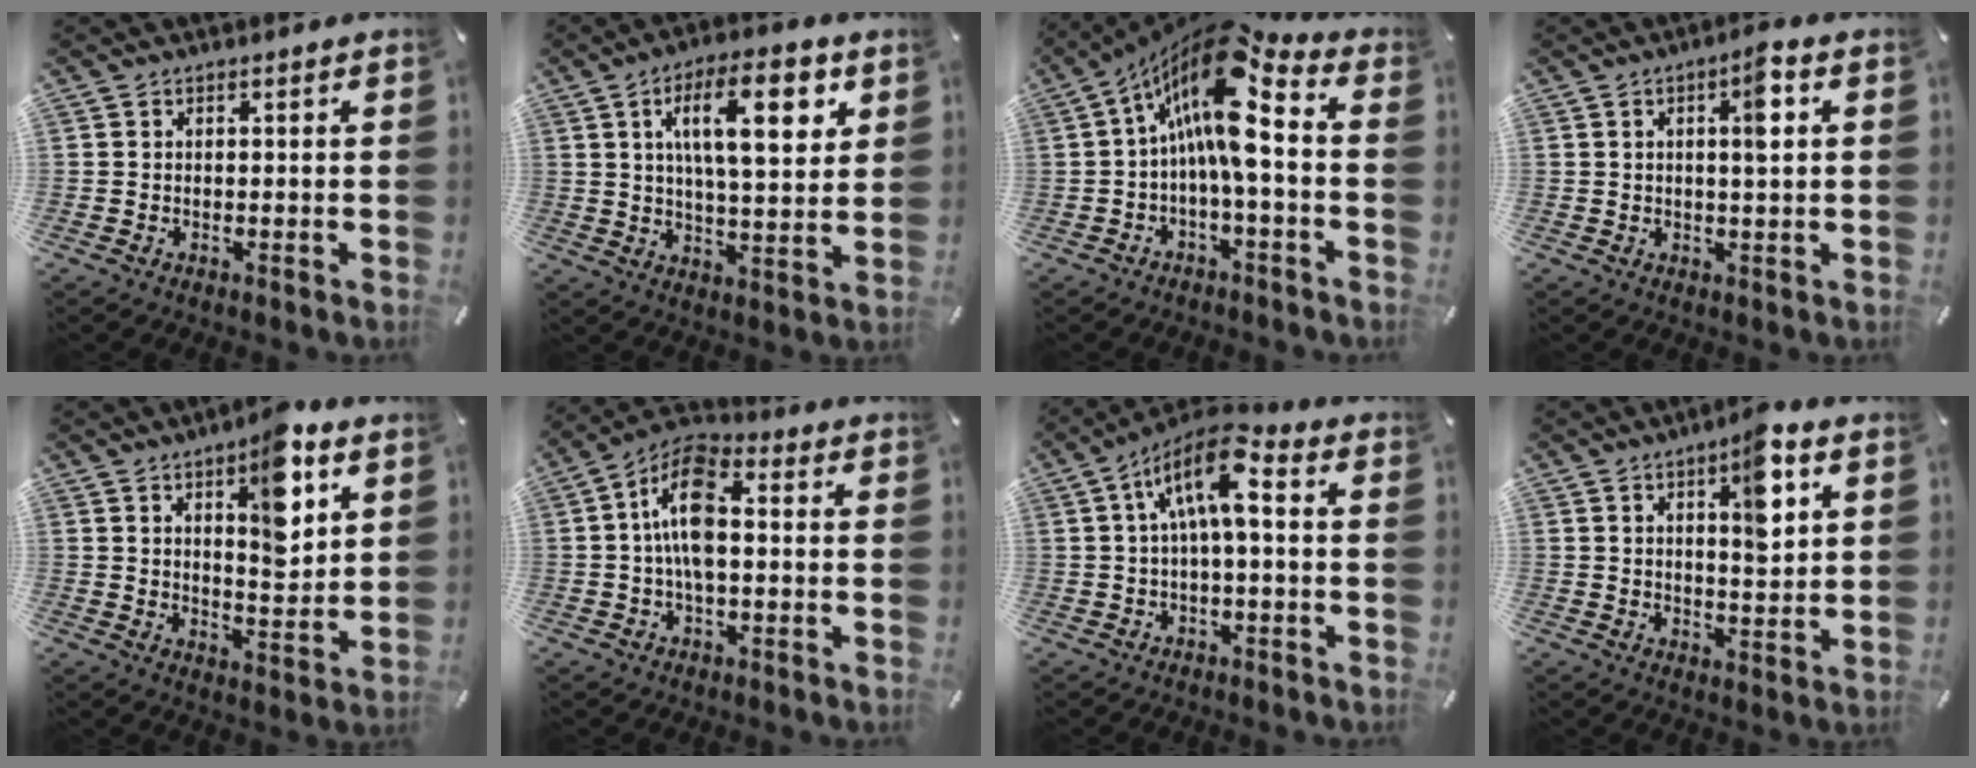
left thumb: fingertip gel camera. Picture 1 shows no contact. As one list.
[{"total": 16.8, "force": [6.2, 6.4, 14.2], "torque": [-0.222, -0.001, 0.094]}, {"total": 17.3, "force": [3.2, 6.0, 15.9], "torque": [-0.303, -0.025, 0.047]}, {"total": 5.8, "force": [1.5, 1.2, 5.4], "torque": [-0.084, -0.005, 0.018]}, {"total": 11.9, "force": [6.2, 4.4, 9.1], "torque": [-0.123, -0.032, 0.100]}, {"total": 11.3, "force": [-0.2, 5.4, 9.9], "torque": [-0.198, 0.010, -0.001]}, {"total": 12.3, "force": [2.2, 4.9, 11.1], "torque": [-0.200, -0.004, 0.036]}, {"total": 9.3, "force": [4.3, 2.7, 7.8], "torque": [-0.102, -0.024, 0.063]}]